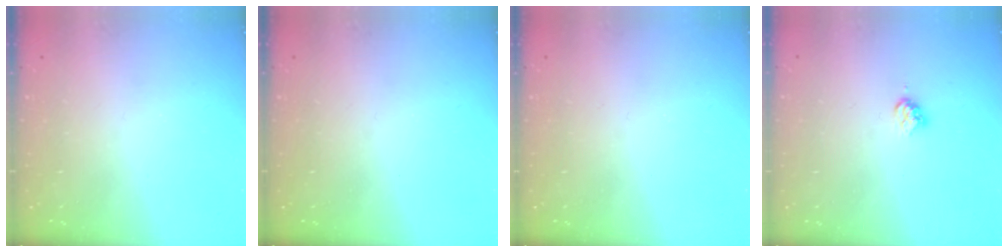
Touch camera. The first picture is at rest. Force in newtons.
{"total": 0.0}
{"total": 0.0}
{"total": 3.2, "press": 3.2, "slide": 0.4}